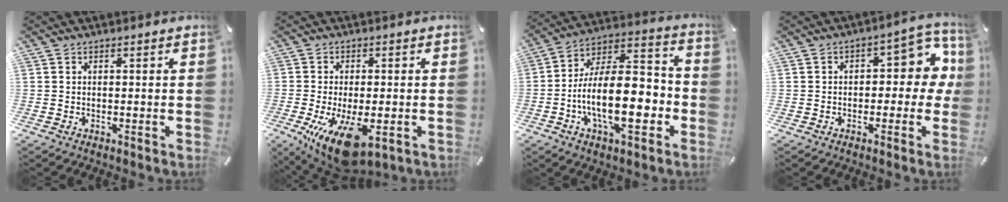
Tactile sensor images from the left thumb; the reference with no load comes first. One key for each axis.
{"total": 13.2, "fx": -4.7, "fy": 5.0, "fz": 11.2, "tx": -0.201, "ty": -0.009, "tz": -0.069}
{"total": 19.3, "fx": -5.4, "fy": 9.2, "fz": 16.2, "tx": -0.289, "ty": 0.003, "tz": -0.091}
{"total": 9.4, "fx": 1.1, "fy": 5.6, "fz": 7.4, "tx": -0.083, "ty": -0.008, "tz": 0.011}